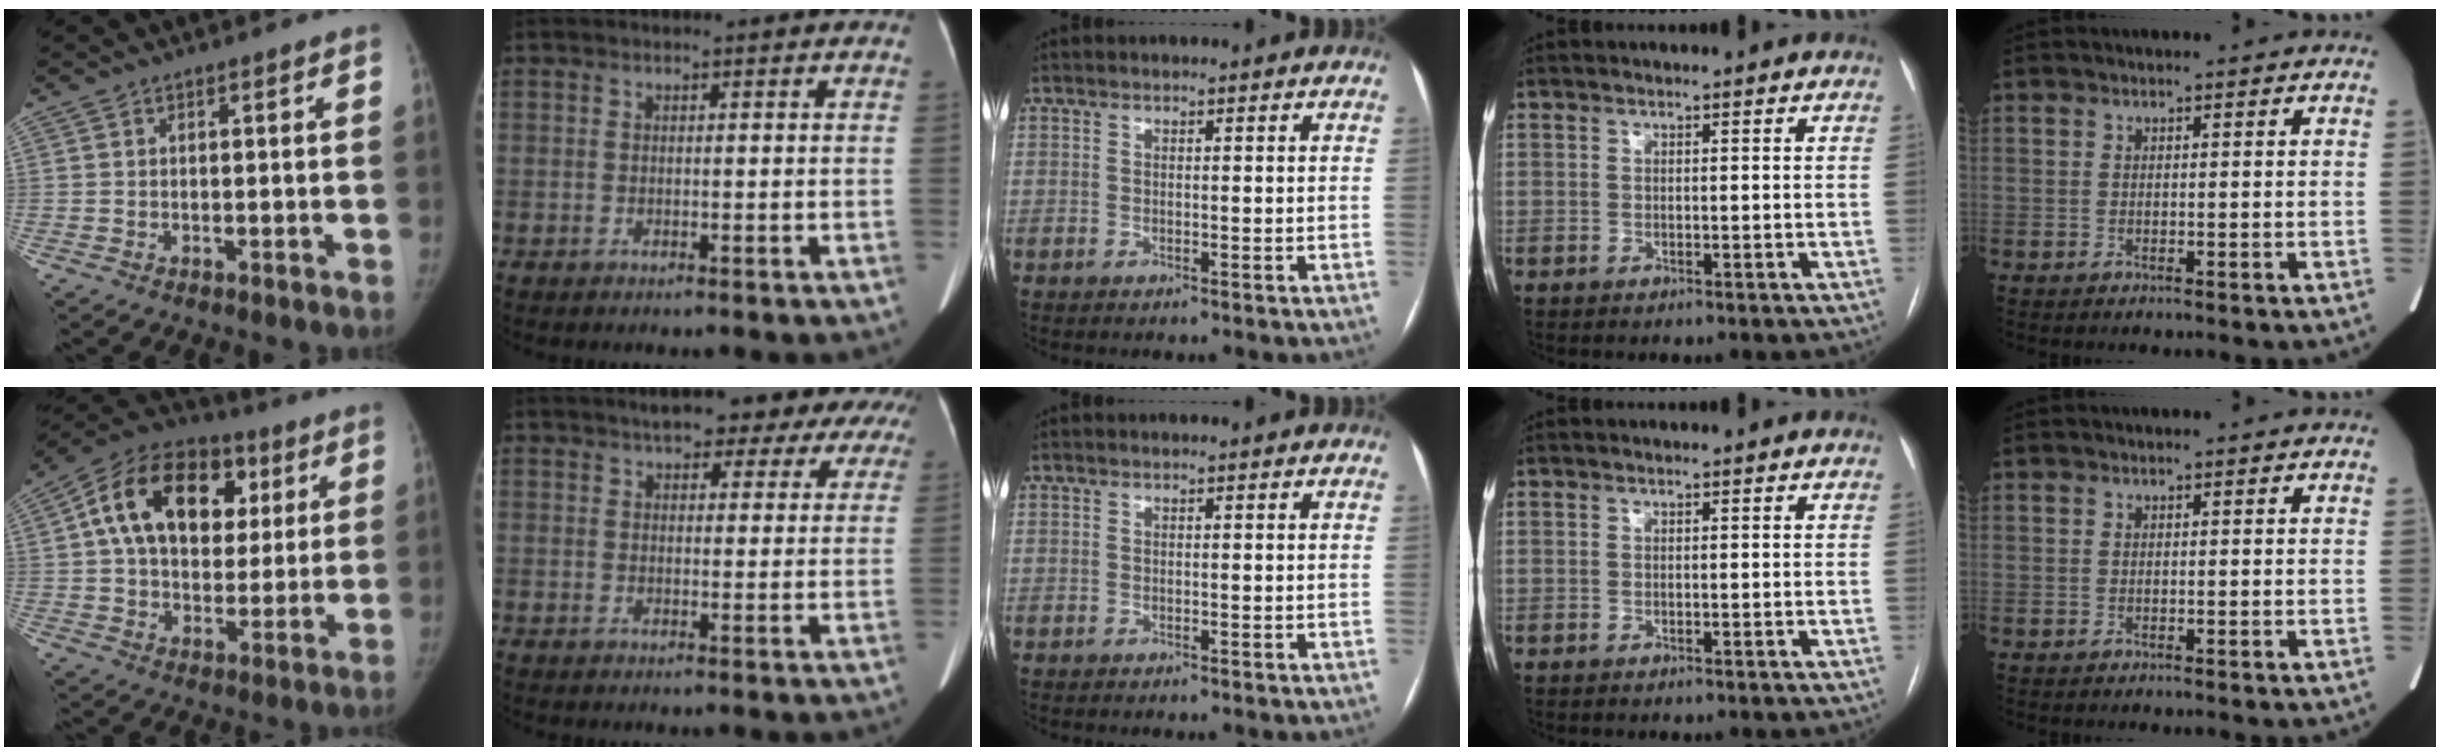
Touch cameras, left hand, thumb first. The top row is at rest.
{"thumb": {"total": 21.8, "force": [6.2, 14.9, 14.6], "torque": [-0.222, 0.014, 0.093]}, "index": {"total": 9.9, "force": [7.5, 3.8, 5.1], "torque": [-0.046, 0.025, 0.081]}}